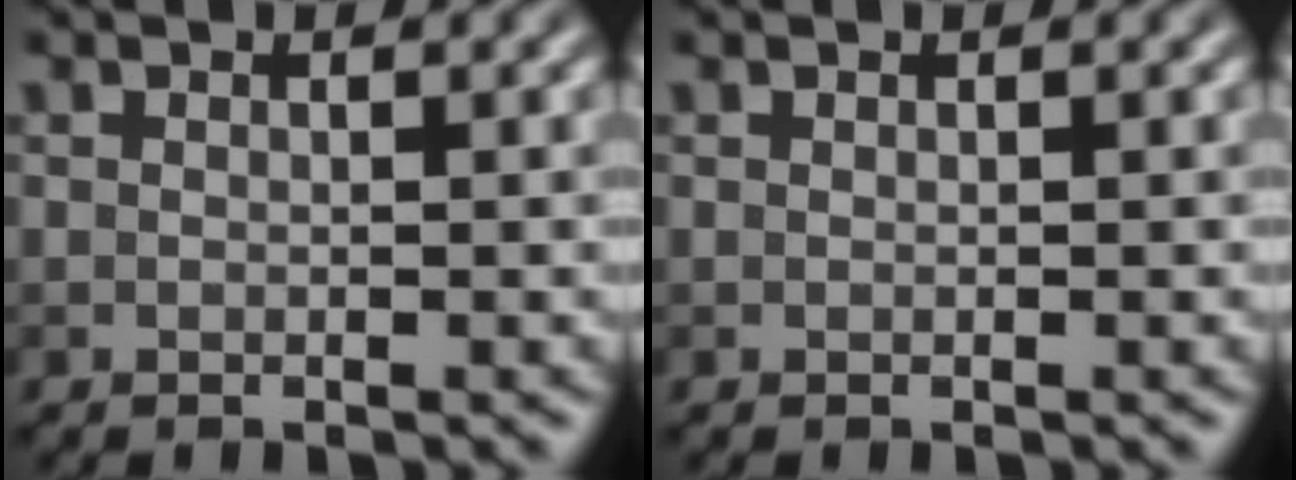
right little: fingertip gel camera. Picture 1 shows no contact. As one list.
[{"total": 0.0}]